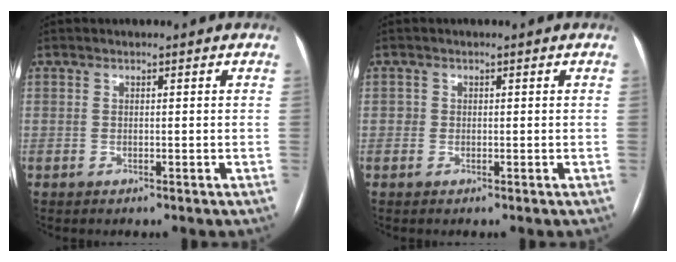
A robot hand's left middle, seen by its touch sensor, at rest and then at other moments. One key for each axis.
{"total": 0.6, "fx": 0.0, "fy": 0.6, "fz": 0.0, "tx": 0.004, "ty": 0.004, "tz": -0.003}